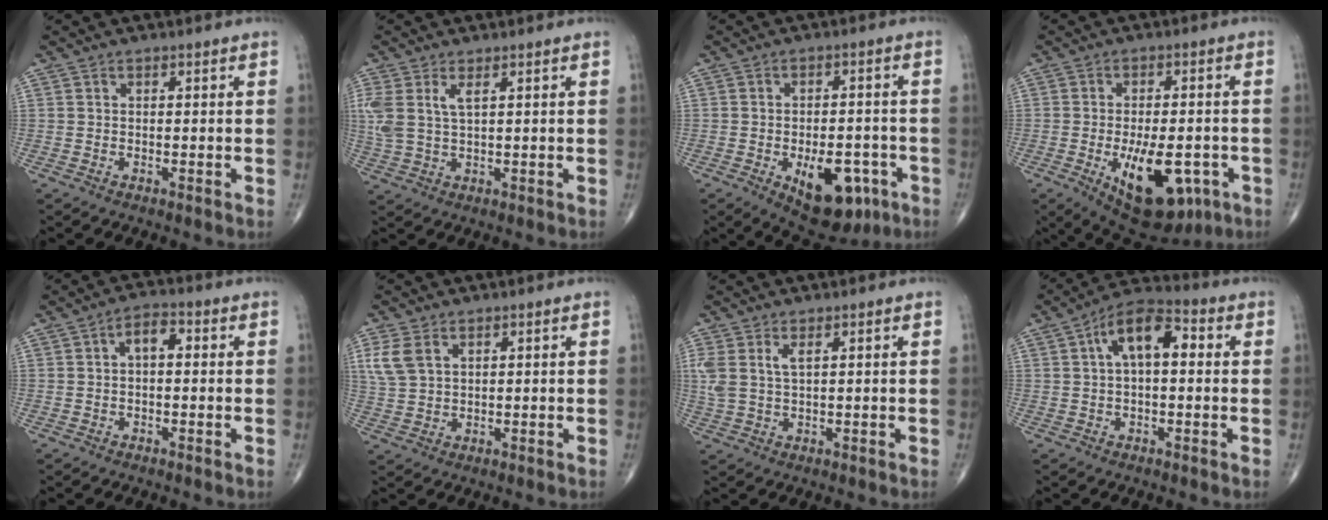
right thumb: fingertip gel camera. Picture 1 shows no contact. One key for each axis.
{"total": 6.1, "fx": 2.1, "fy": 2.7, "fz": 5.0, "tx": -0.132, "ty": 0.007, "tz": 0.050}
{"total": 13.3, "fx": -5.3, "fy": 7.0, "fz": 10.0, "tx": -0.115, "ty": 0.016, "tz": -0.062}
{"total": 16.6, "fx": -5.9, "fy": 8.1, "fz": 13.2, "tx": -0.187, "ty": 0.003, "tz": -0.067}
{"total": 3.9, "fx": 0.3, "fy": 2.1, "fz": 3.3, "tx": -0.043, "ty": 0.016, "tz": -0.003}
{"total": 5.3, "fx": 2.3, "fy": 3.3, "fz": 3.5, "tx": -0.078, "ty": -0.001, "tz": 0.054}
{"total": 4.5, "fx": 1.7, "fy": 1.9, "fz": 3.7, "tx": -0.097, "ty": 0.007, "tz": 0.043}
{"total": 10.0, "fx": 2.0, "fy": 5.0, "fz": 8.5, "tx": -0.138, "ty": 0.034, "tz": 0.019}